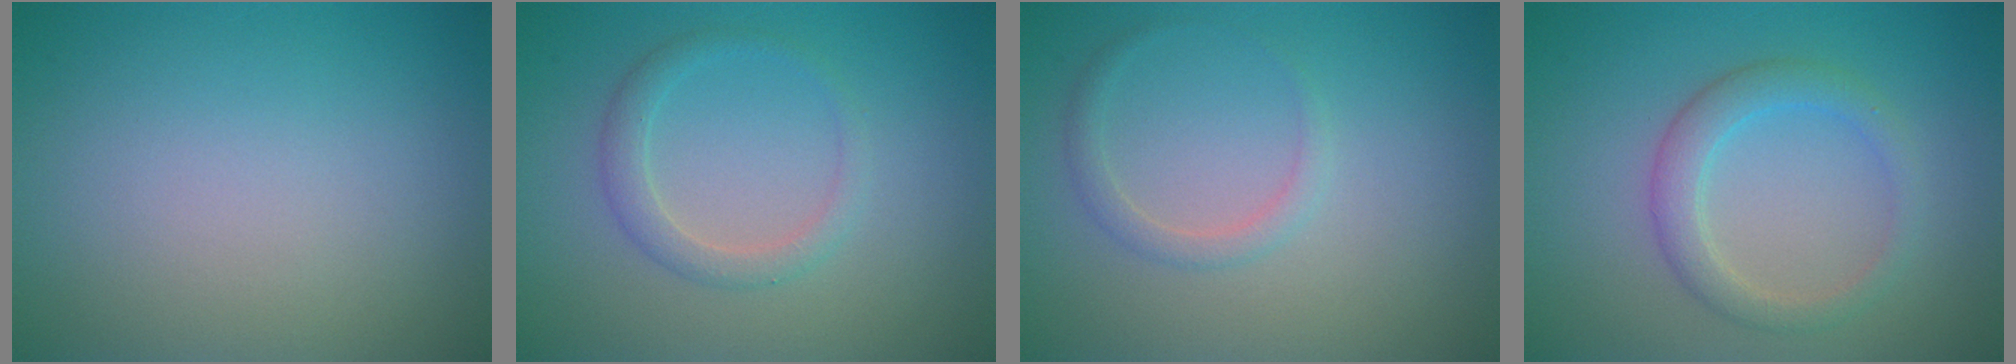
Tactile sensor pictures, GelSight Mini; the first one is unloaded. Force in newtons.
{"total": 1.9, "press": 1.9, "slide": 0.2}
{"total": 1.3, "press": 1.3, "slide": 0.1}
{"total": 2.8, "press": 2.8, "slide": 0.1}